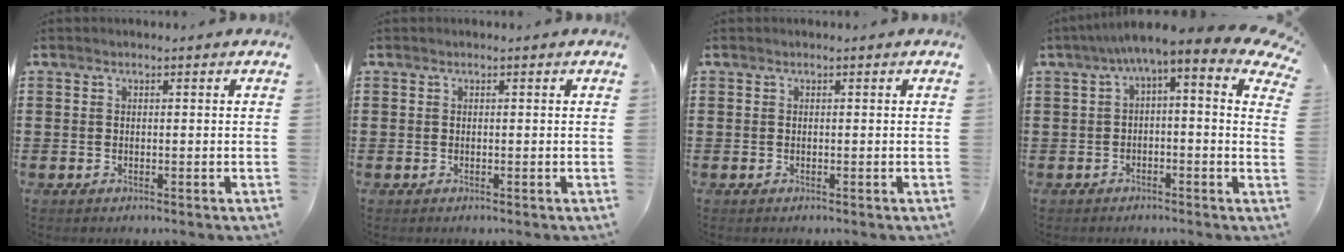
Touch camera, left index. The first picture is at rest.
{"total": 0.0}
{"total": 0.0}
{"total": 3.0, "force": [0.3, 0.0, 2.9], "torque": [-0.065, -0.024, -0.007]}